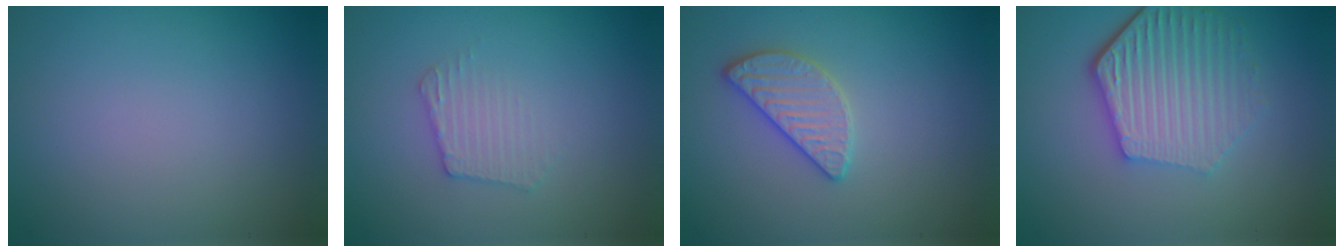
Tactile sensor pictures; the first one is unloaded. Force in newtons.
{"total": 2.1, "press": 2.0, "slide": 0.4}
{"total": 2.6, "press": 2.6, "slide": 0.4}
{"total": 6.0, "press": 4.5, "slide": 3.9}